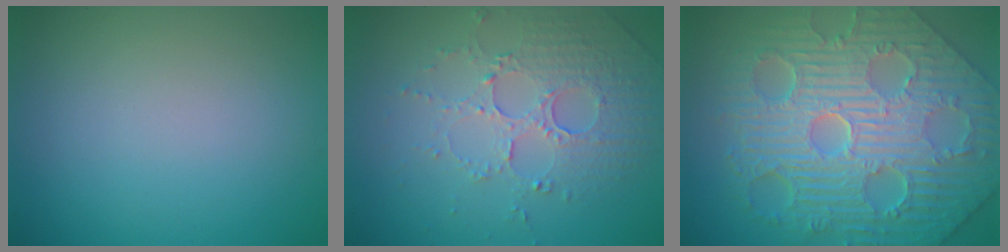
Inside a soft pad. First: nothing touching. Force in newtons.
{"total": 5.1, "press": 3.5, "slide": 3.7}
{"total": 12.4, "press": 8.2, "slide": 9.3}